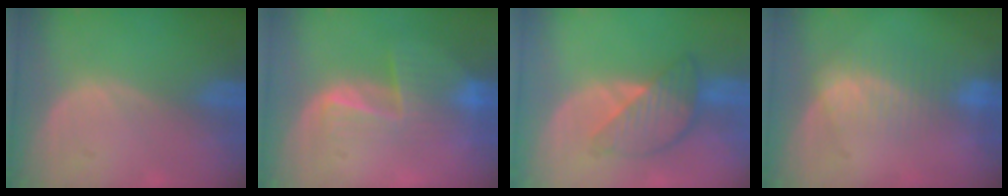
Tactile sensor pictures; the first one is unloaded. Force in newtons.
{"total": 6.9, "press": 6.5, "slide": 2.3}
{"total": 6.3, "press": 6.3, "slide": 0.3}
{"total": 7.4, "press": 6.3, "slide": 3.8}